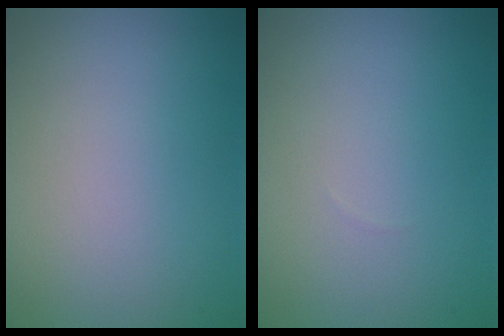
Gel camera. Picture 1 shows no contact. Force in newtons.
{"total": 0.0}